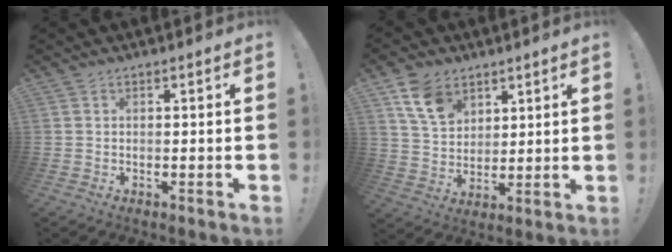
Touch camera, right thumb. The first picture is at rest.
{"total": 11.5, "force": [6.8, 7.6, 5.3], "torque": [-0.092, -0.028, 0.135]}